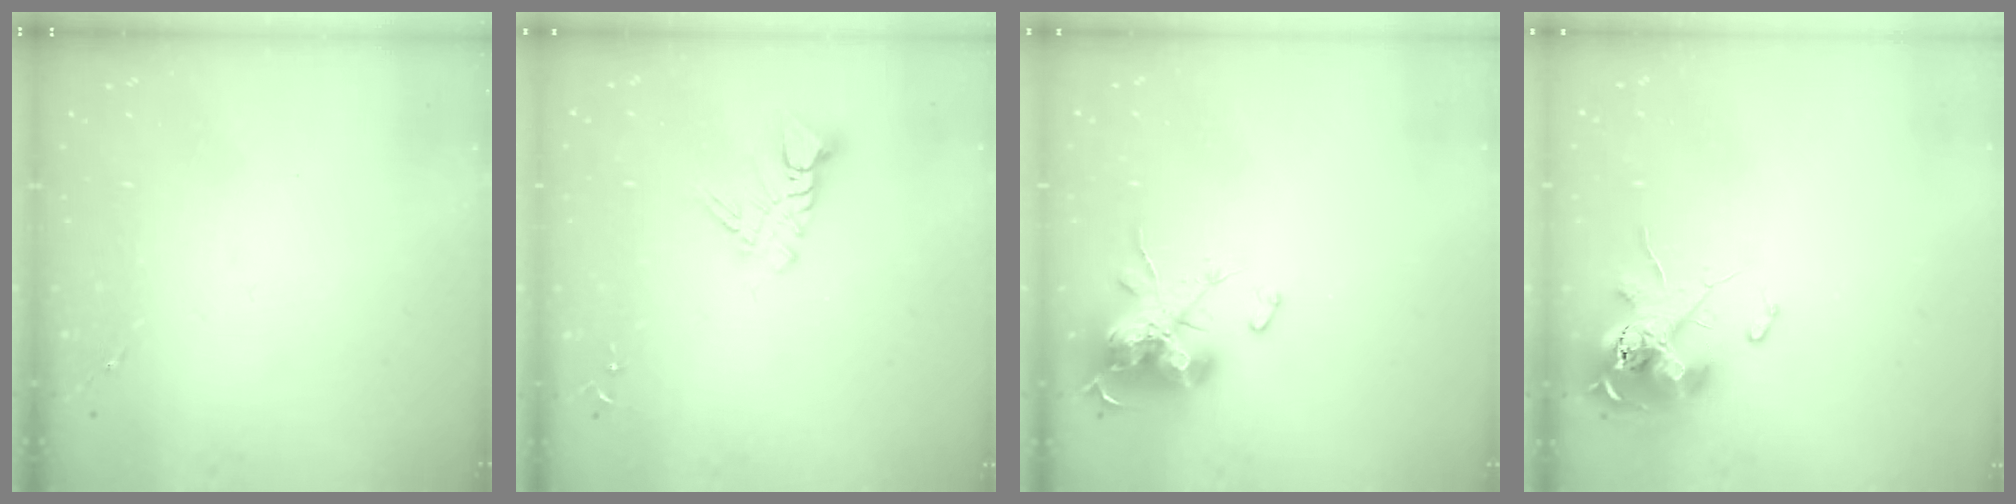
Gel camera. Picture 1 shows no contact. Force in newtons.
{"total": 8.9, "press": 8.8, "slide": 0.9}
{"total": 15.7, "press": 15.7, "slide": 0.1}
{"total": 12.4, "press": 12.3, "slide": 1.1}